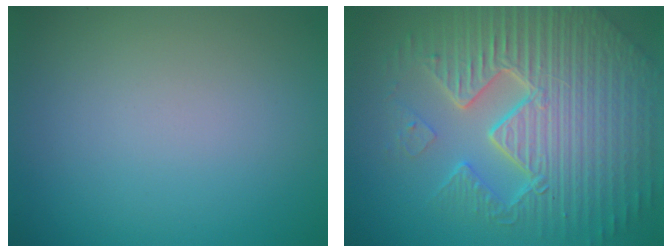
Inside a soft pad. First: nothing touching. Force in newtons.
{"total": 10.7, "press": 6.9, "slide": 8.1}